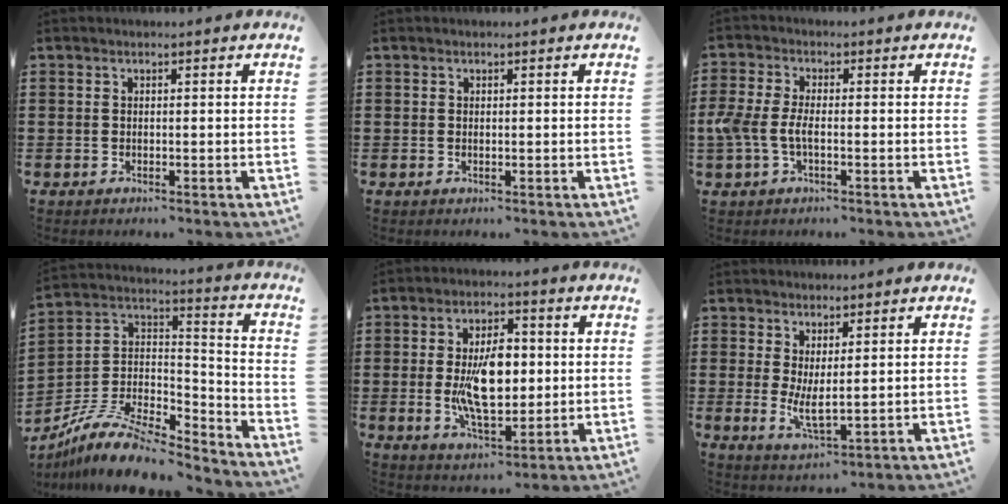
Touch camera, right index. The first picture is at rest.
{"total": 0.0}
{"total": 4.2, "force": [-1.0, 1.7, 3.7], "torque": [-0.100, -0.009, -0.028]}
{"total": 10.8, "force": [-8.7, 3.7, 5.2], "torque": [-0.104, 0.018, -0.169]}
{"total": 10.3, "force": [0.1, 5.2, 8.9], "torque": [-0.158, 0.000, -0.006]}
{"total": 4.3, "force": [1.0, 1.4, 3.9], "torque": [-0.083, -0.005, 0.019]}